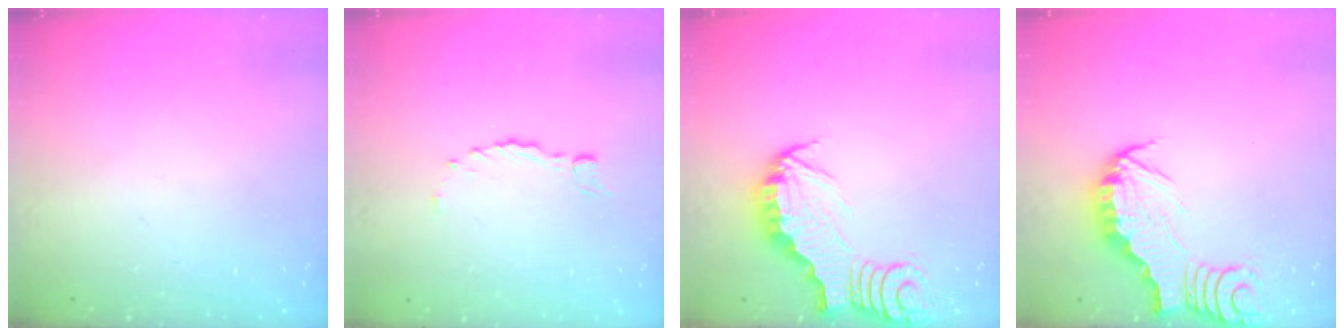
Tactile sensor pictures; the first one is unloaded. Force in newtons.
{"total": 0.0}
{"total": 3.0, "press": 3.0, "slide": 0.3}
{"total": 3.0, "press": 3.0, "slide": 0.3}